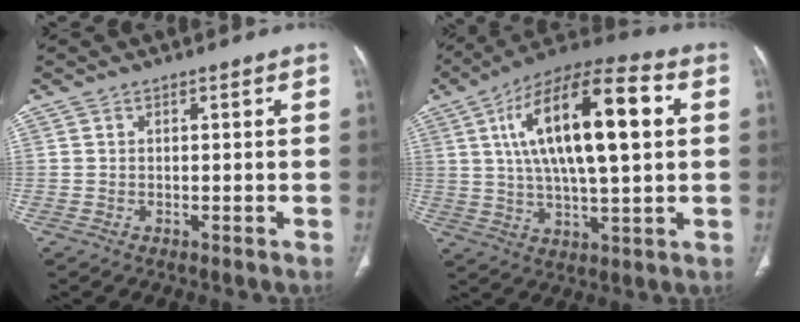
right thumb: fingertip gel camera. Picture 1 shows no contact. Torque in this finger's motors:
{"motor_torque": [0.00, 4.57, 1.99, 0.78, 0.67]}